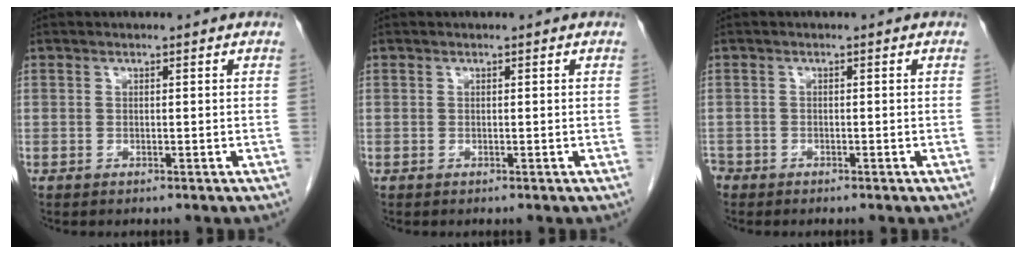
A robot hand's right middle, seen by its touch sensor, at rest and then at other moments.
{"total": 0.0}
{"total": 1.7, "force": [-1.3, 1.1, 0.3], "torque": [-0.013, 0.001, -0.026]}